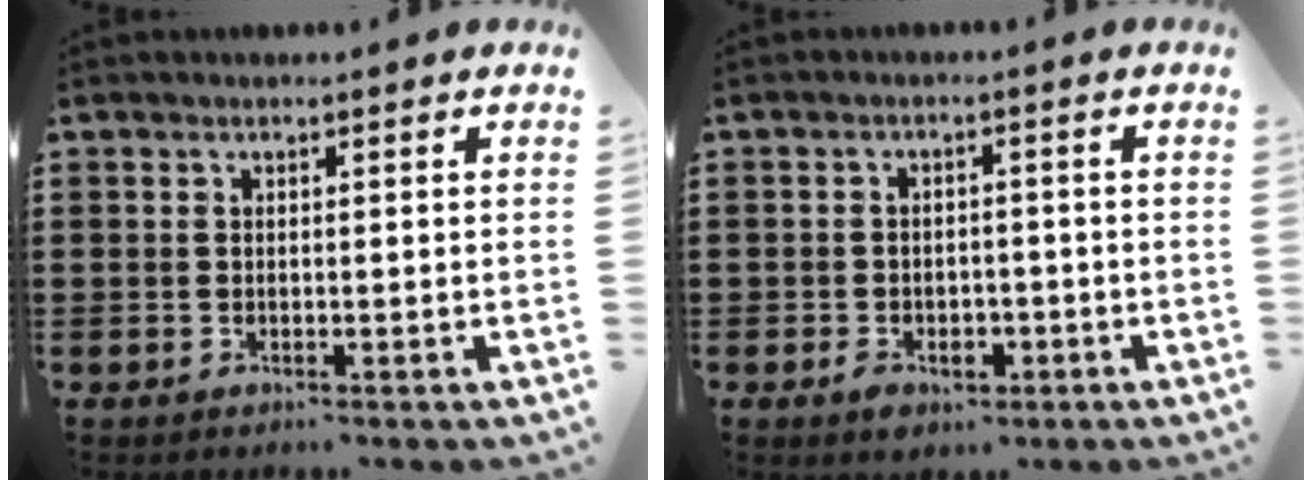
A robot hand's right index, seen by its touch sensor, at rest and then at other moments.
{"total": 2.5, "force": [-1.5, 1.7, 0.9], "torque": [-0.021, 0.000, -0.032]}